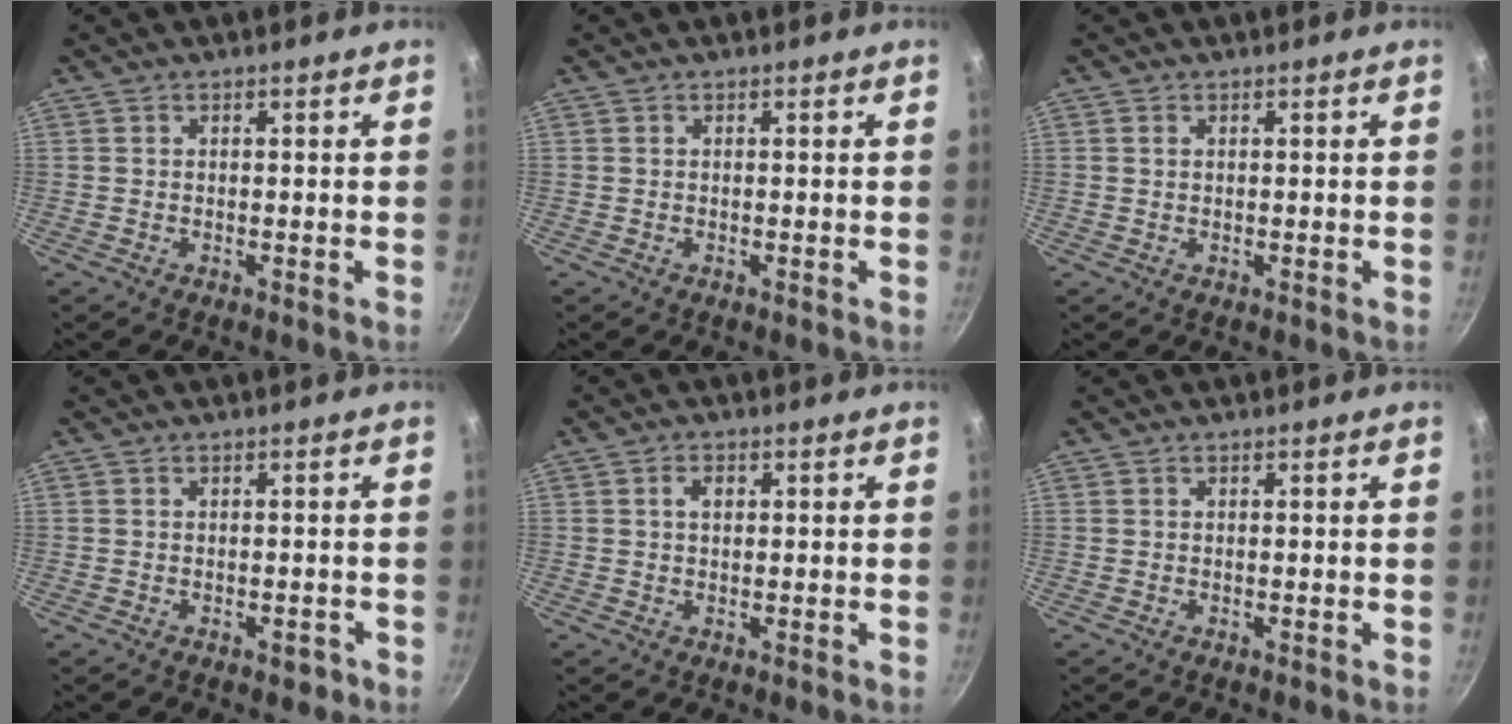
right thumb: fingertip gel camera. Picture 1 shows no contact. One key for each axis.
{"total": 0.0}
{"total": 0.7, "fx": 0.3, "fy": 0.5, "fz": 0.4, "tx": -0.006, "ty": 0.002, "tz": 0.005}
{"total": 1.9, "fx": -0.9, "fy": 1.1, "fz": 1.2, "tx": -0.003, "ty": 0.016, "tz": -0.005}
{"total": 2.4, "fx": 0.6, "fy": 1.7, "fz": 1.6, "tx": -0.016, "ty": 0.004, "tz": 0.009}
{"total": 0.0}